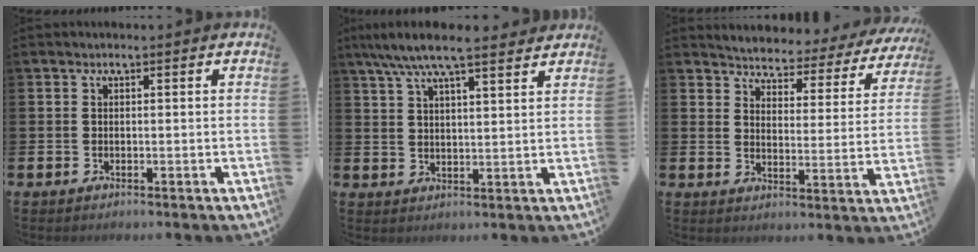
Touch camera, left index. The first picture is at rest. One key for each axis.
{"total": 7.6, "fx": 6.8, "fy": 1.0, "fz": 3.3, "tx": -0.078, "ty": -0.024, "tz": 0.122}
{"total": 3.4, "fx": 3.3, "fy": 0.6, "fz": 0.3, "tx": -0.032, "ty": -0.037, "tz": 0.049}